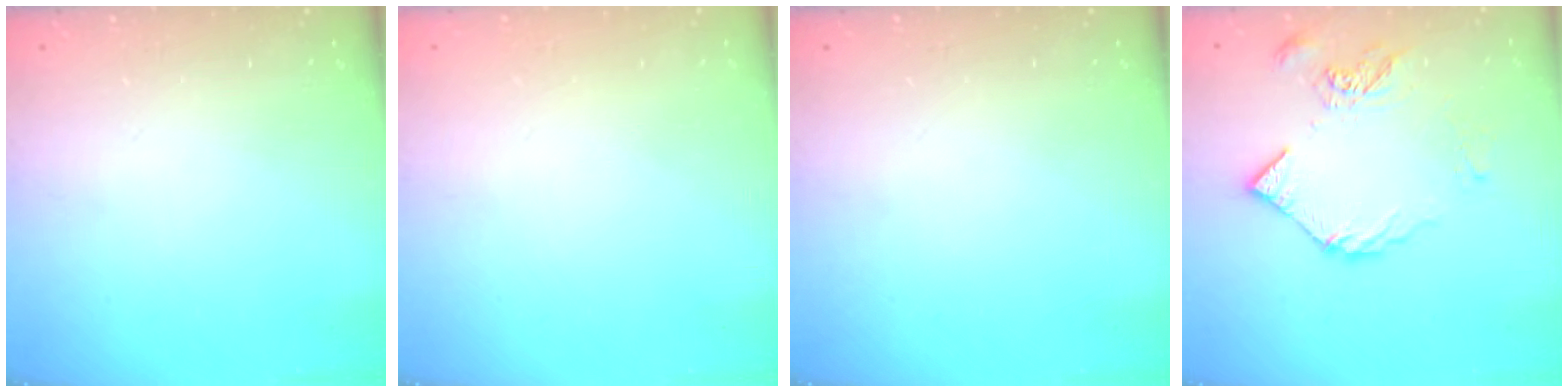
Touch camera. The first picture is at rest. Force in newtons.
{"total": 1.8, "press": 1.8, "slide": 0.1}
{"total": 0.0}
{"total": 9.0, "press": 9.0, "slide": 0.9}